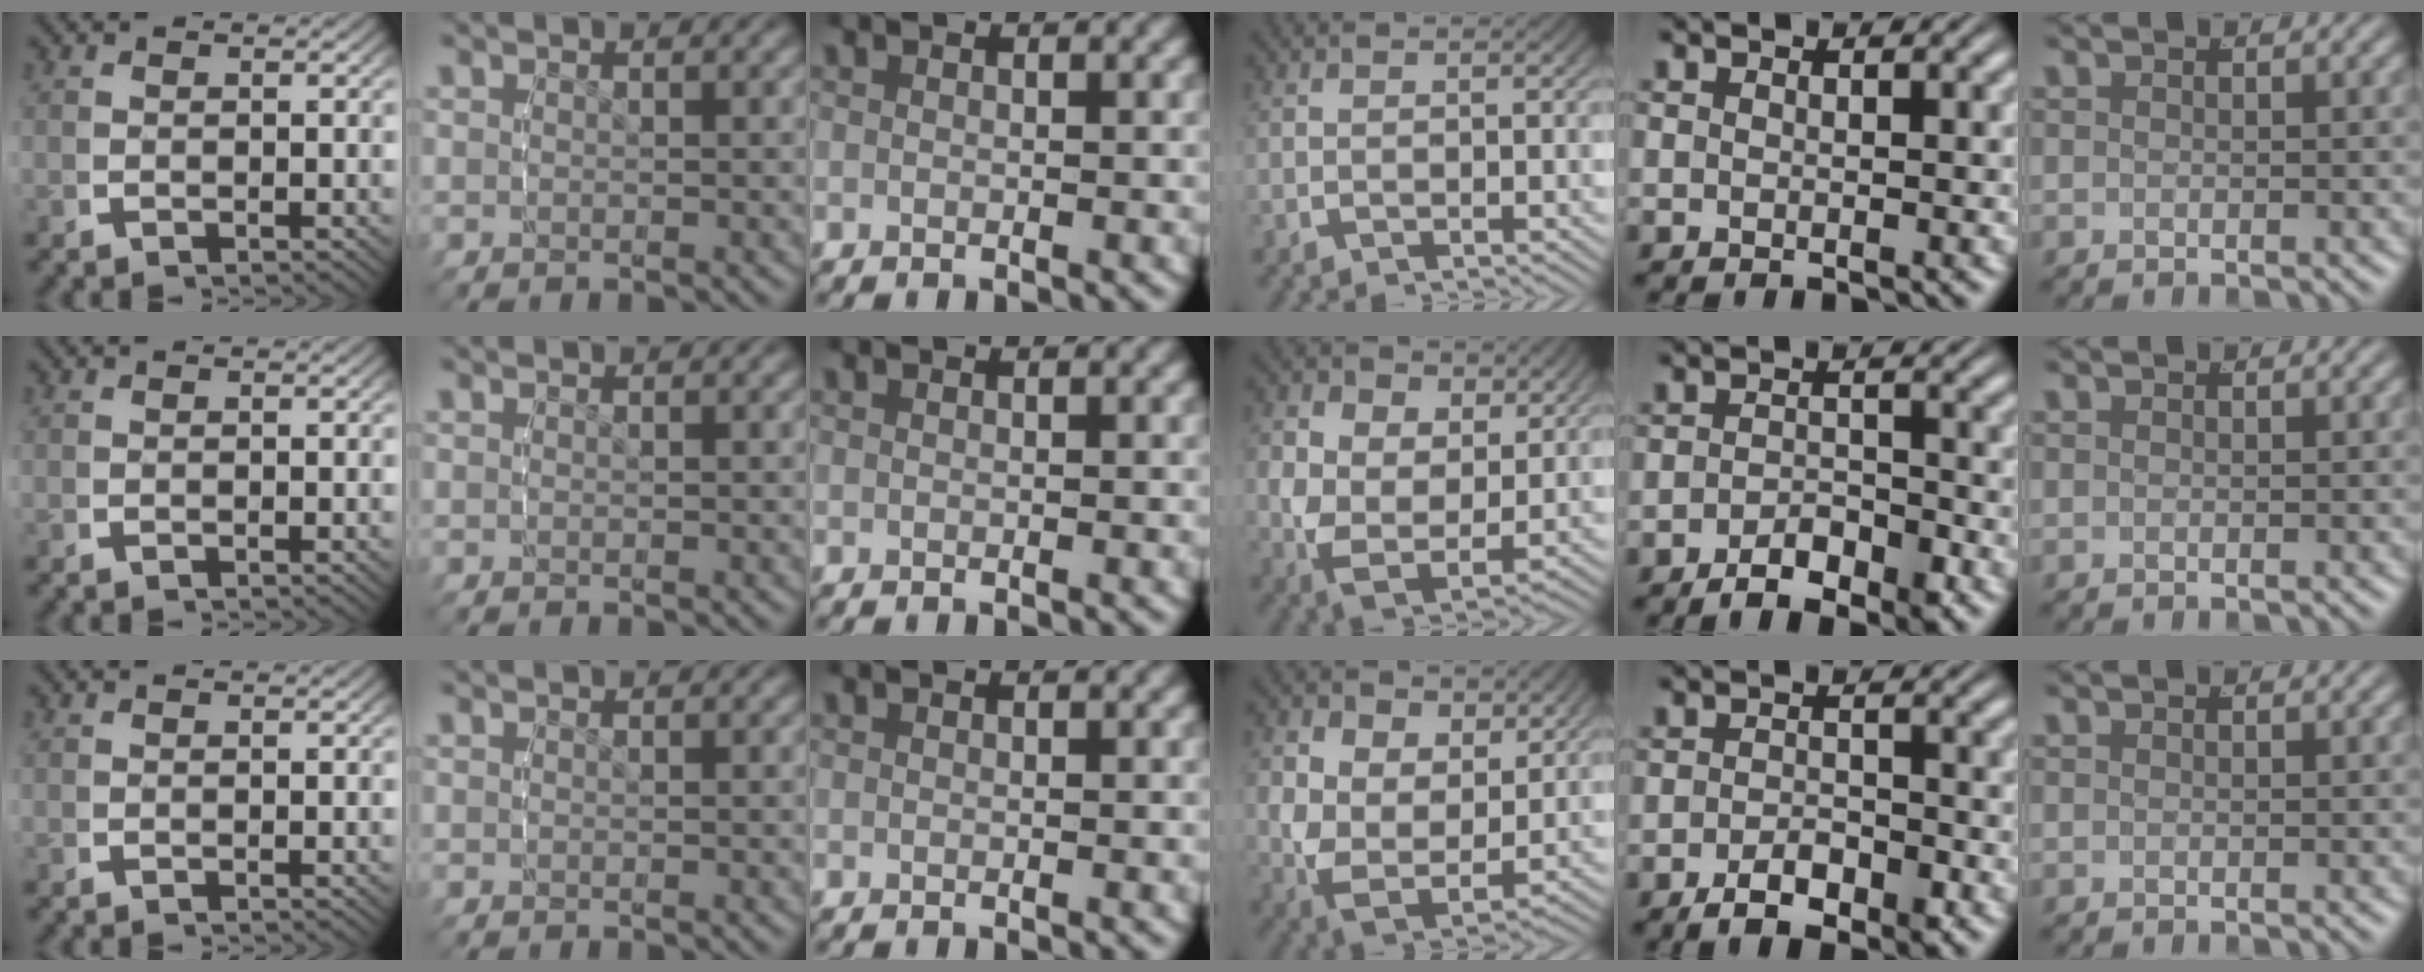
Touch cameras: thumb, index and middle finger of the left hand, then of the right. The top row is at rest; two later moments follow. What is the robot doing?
{"motion": "lift_and_place", "object": "air blower"}